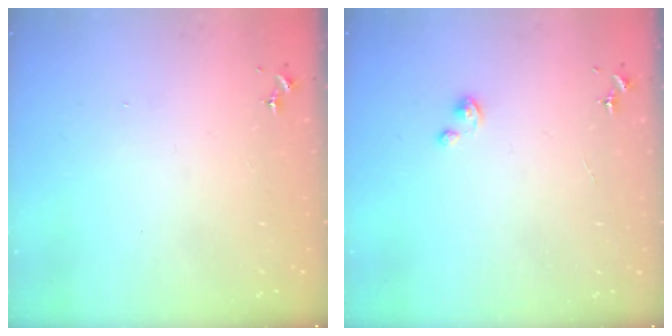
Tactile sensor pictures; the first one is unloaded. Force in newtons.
{"total": 1.8, "press": 1.8, "slide": 0.2}